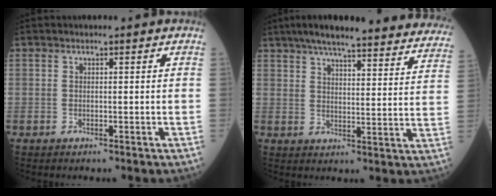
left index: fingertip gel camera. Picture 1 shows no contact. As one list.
[{"total": 29.2, "force": [25.9, 4.0, 13.0], "torque": [-0.186, -0.032, 0.310]}]